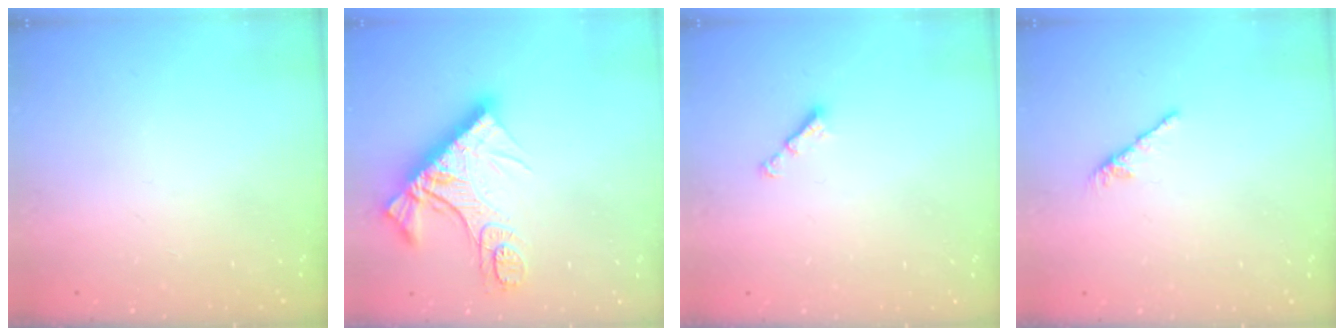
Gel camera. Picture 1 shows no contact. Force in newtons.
{"total": 16.2, "press": 16.1, "slide": 1.6}
{"total": 2.8, "press": 2.7, "slide": 0.5}
{"total": 0.0}